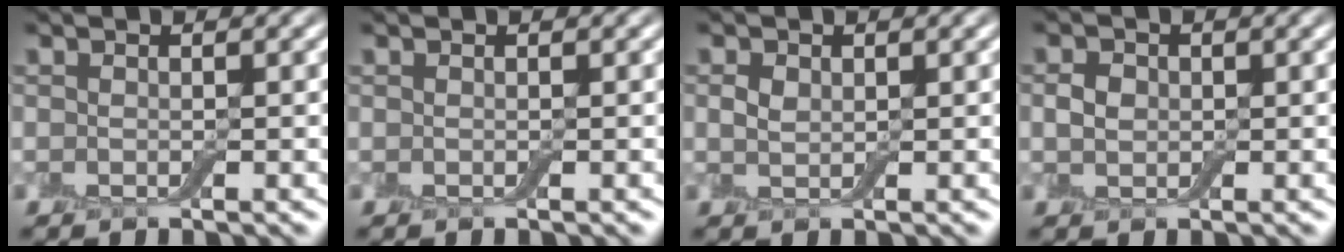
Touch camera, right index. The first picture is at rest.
{"total": 0.0}
{"total": 1.0, "force": [0.3, 0.8, 0.7], "torque": [-0.013, -0.001, 0.008]}
{"total": 1.6, "force": [0.0, 1.3, 0.8], "torque": [-0.016, 0.001, -0.002]}